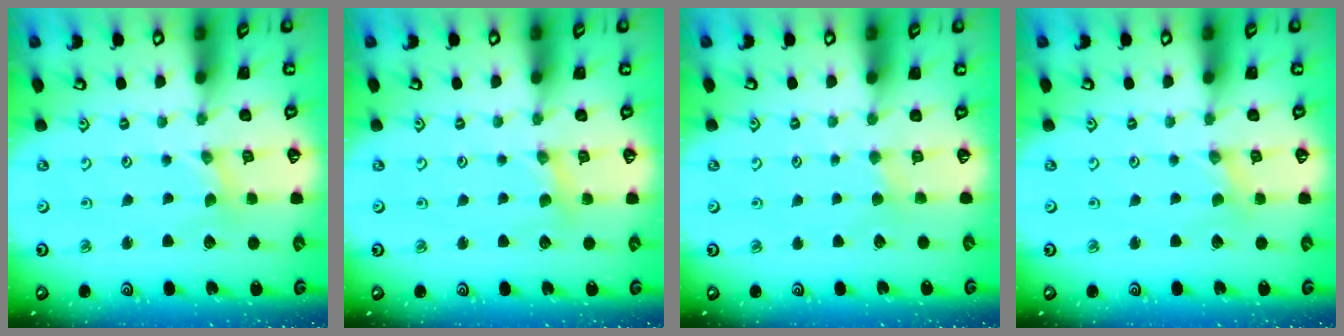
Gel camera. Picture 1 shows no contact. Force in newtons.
{"total": 3.6, "press": 3.6, "slide": 0.5}
{"total": 2.0, "press": 2.0, "slide": 0.3}
{"total": 0.0}